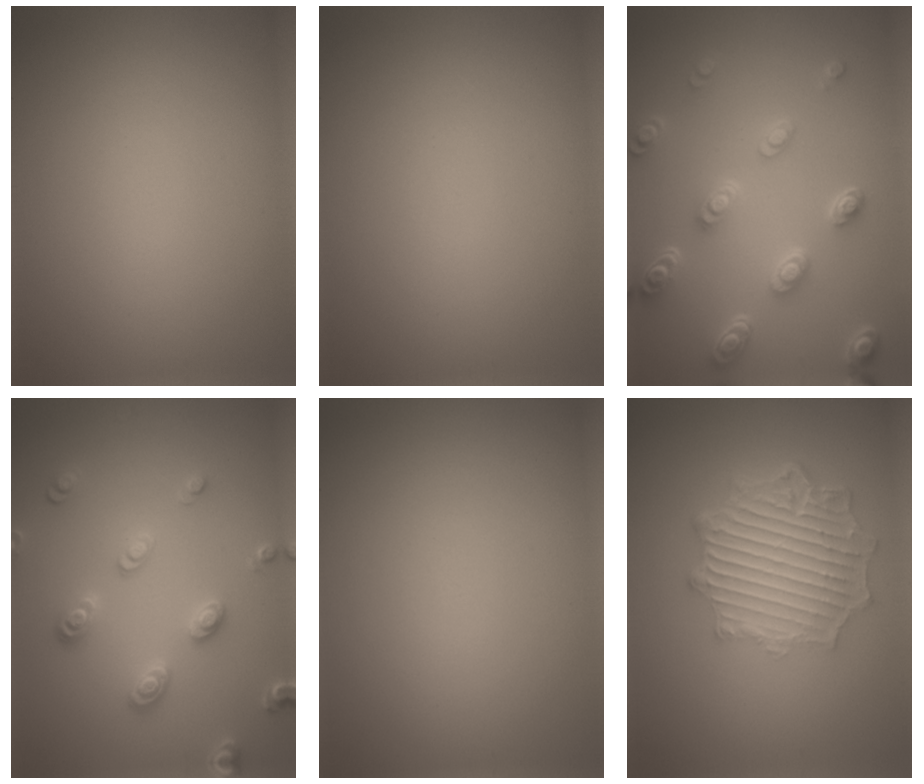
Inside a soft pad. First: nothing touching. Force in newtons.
{"total": 0.0}
{"total": 4.9, "press": 3.7, "slide": 3.2}
{"total": 2.8, "press": 2.7, "slide": 0.8}
{"total": 0.0}
{"total": 7.0, "press": 5.1, "slide": 4.8}